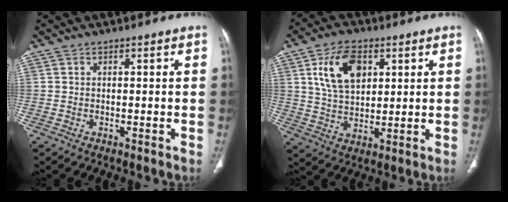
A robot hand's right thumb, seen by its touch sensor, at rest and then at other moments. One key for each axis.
{"total": 11.7, "fx": 4.2, "fy": 7.3, "fz": 8.2, "tx": -0.129, "ty": -0.010, "tz": 0.081}